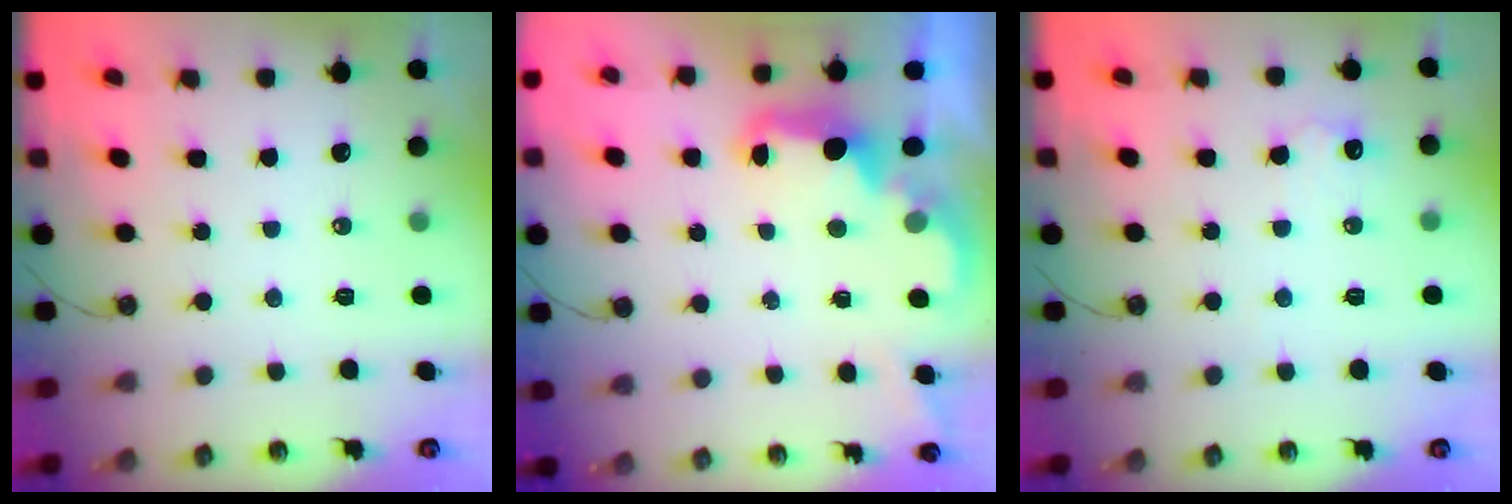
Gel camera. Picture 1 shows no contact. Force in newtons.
{"total": 2.8, "press": 2.7, "slide": 0.9}
{"total": 7.1, "press": 7.1, "slide": 0.2}